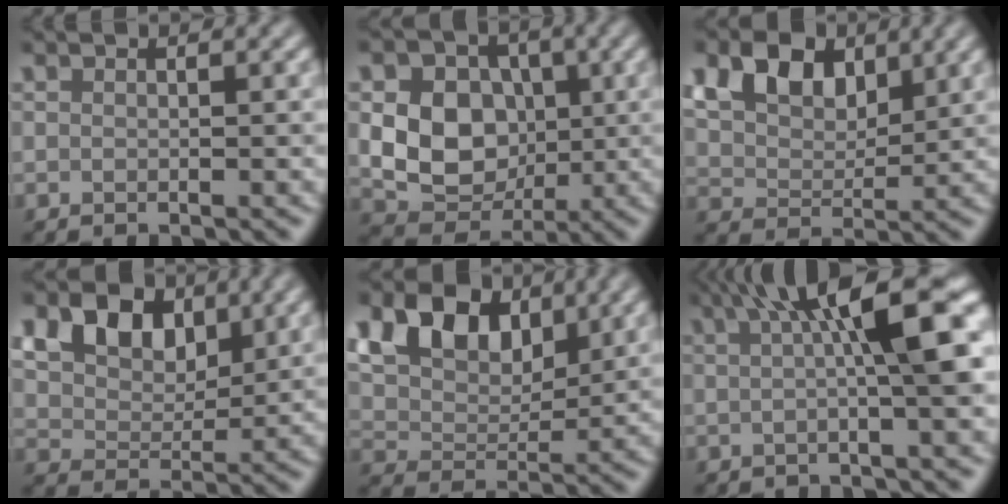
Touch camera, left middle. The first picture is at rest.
{"total": 8.4, "force": [0.4, 6.8, 5.0], "torque": [-0.085, -0.001, 0.000]}
{"total": 7.0, "force": [3.5, 4.5, 4.1], "torque": [-0.089, 0.012, 0.051]}
{"total": 9.1, "force": [4.4, 6.2, 5.0], "torque": [-0.102, 0.020, 0.070]}
{"total": 9.3, "force": [4.8, 5.7, 5.6], "torque": [-0.107, 0.017, 0.069]}
{"total": 8.0, "force": [2.0, 1.4, 7.6], "torque": [-0.098, 0.015, 0.025]}